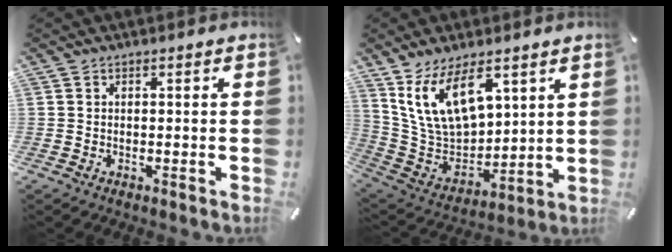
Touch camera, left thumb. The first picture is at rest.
{"total": 15.4, "force": [8.7, 8.9, 9.2], "torque": [-0.200, -0.036, 0.163]}